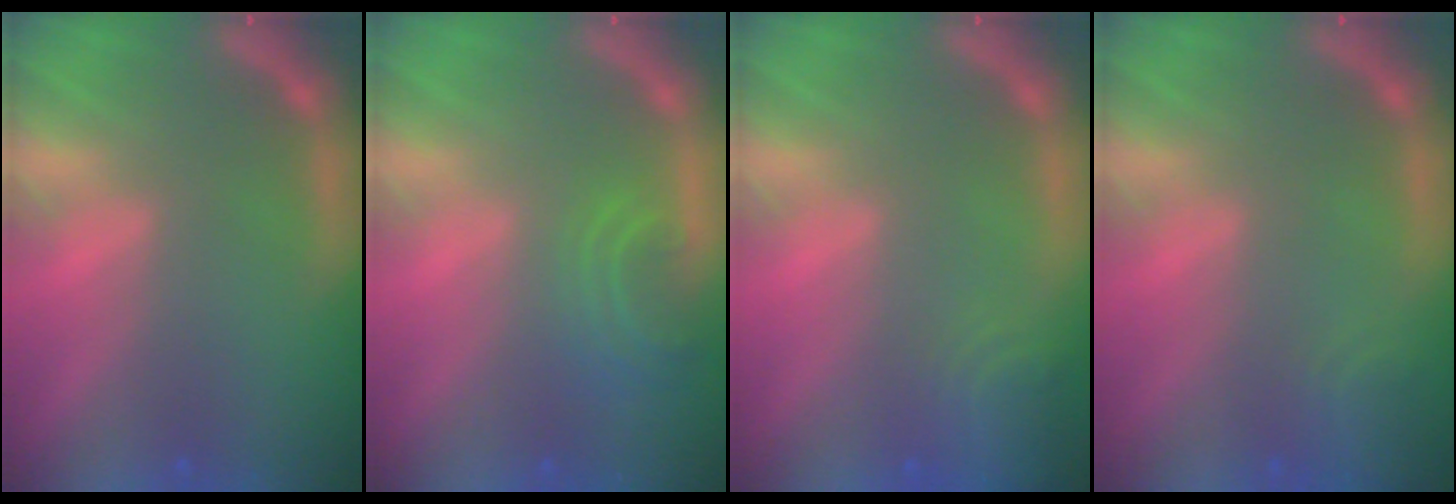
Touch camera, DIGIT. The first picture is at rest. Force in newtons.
{"total": 2.9}
{"total": 3.5}
{"total": 1.9}